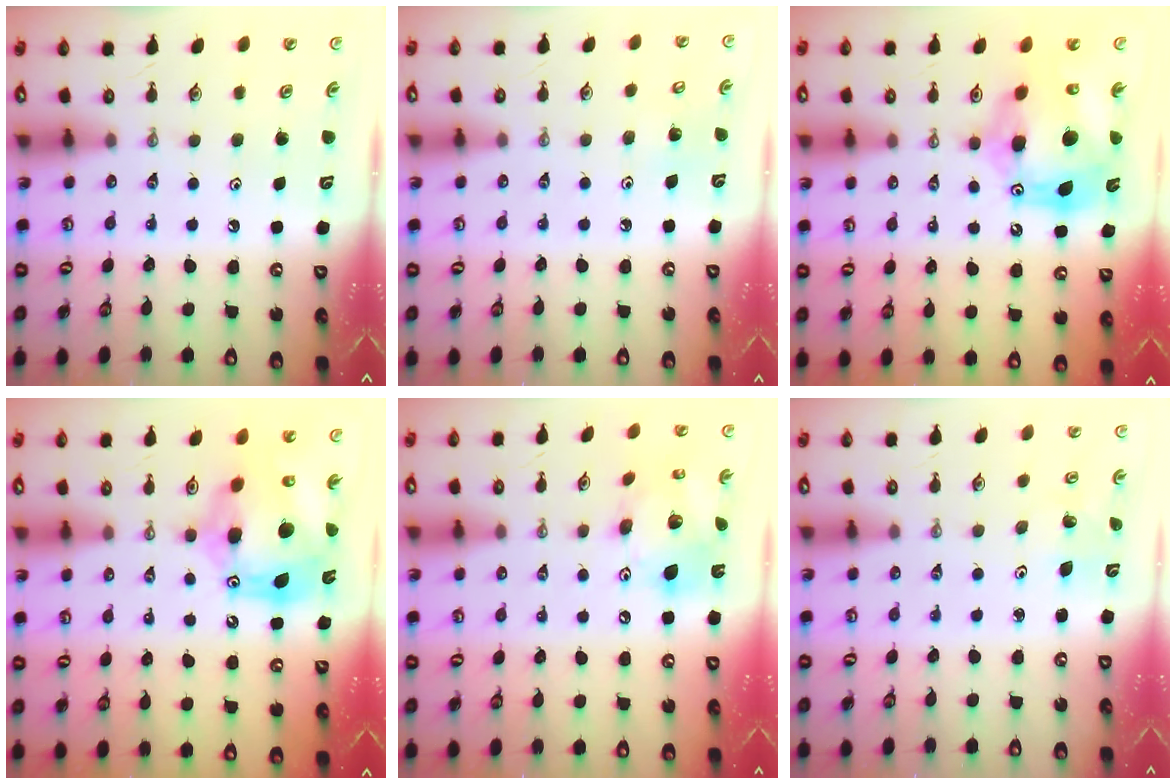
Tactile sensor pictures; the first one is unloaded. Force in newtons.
{"total": 5.0, "press": 4.9, "slide": 0.4}
{"total": 18.2, "press": 18.1, "slide": 1.6}
{"total": 18.2, "press": 18.1, "slide": 1.6}
{"total": 16.1, "press": 16.0, "slide": 2.1}
{"total": 1.9, "press": 1.9, "slide": 0.2}